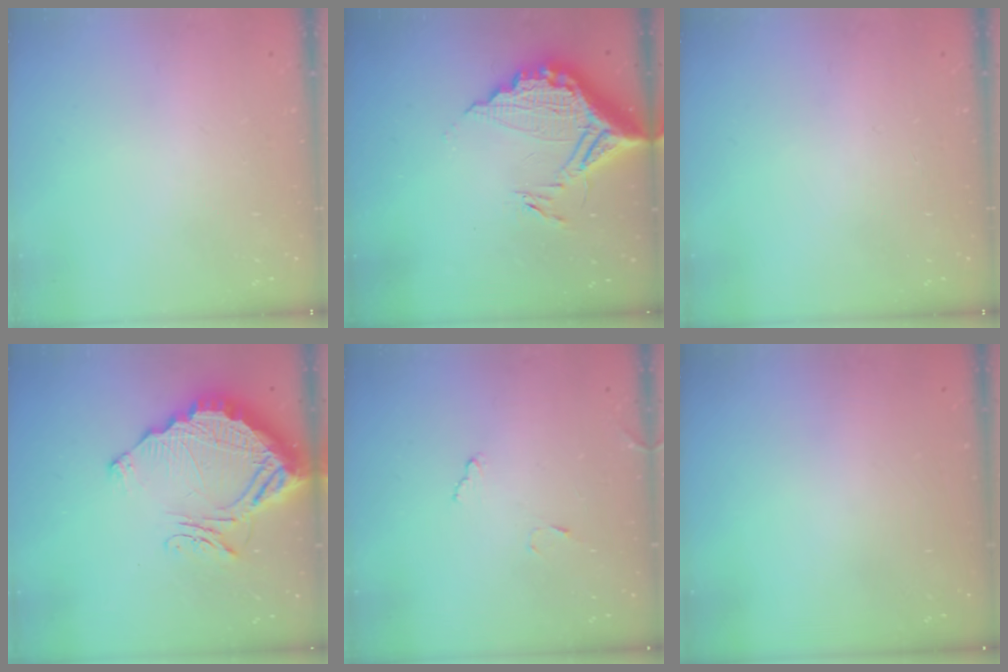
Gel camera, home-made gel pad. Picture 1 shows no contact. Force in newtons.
{"total": 14.7, "press": 14.7, "slide": 1.2}
{"total": 0.0}
{"total": 19.3, "press": 19.2, "slide": 1.5}
{"total": 8.1, "press": 8.1, "slide": 0.6}
{"total": 3.0, "press": 3.0, "slide": 0.1}